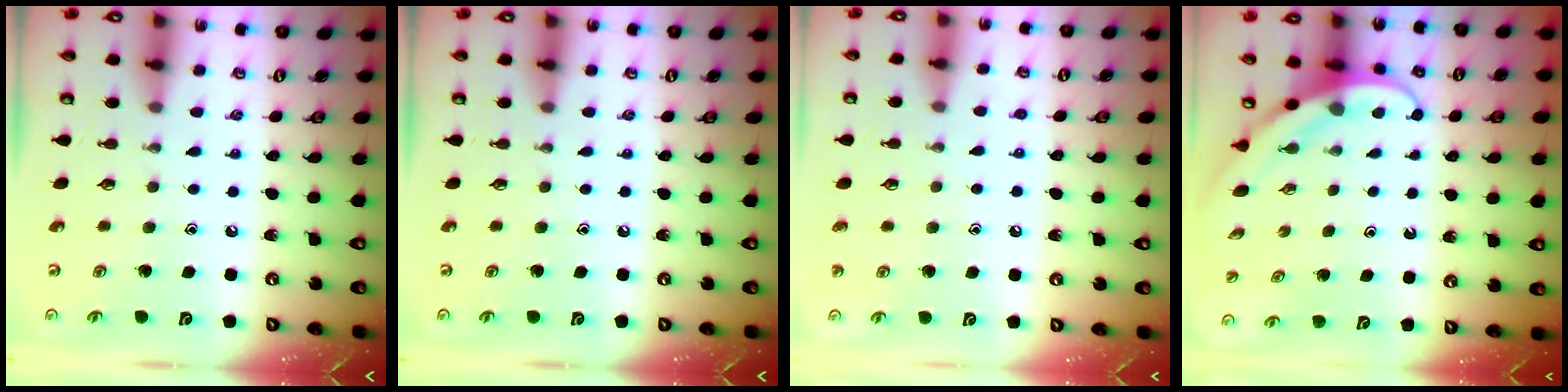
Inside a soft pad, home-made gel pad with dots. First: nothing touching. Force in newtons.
{"total": 0.0}
{"total": 5.0, "press": 4.9, "slide": 1.0}
{"total": 3.8, "press": 3.8, "slide": 0.3}